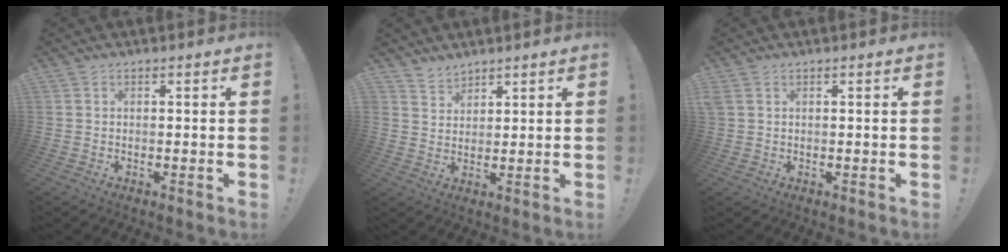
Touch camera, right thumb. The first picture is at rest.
{"total": 3.7, "force": [3.4, 1.5, 0.1], "torque": [0.002, -0.023, 0.063]}
{"total": 1.4, "force": [0.6, 0.9, 0.8], "torque": [-0.016, 0.004, 0.012]}